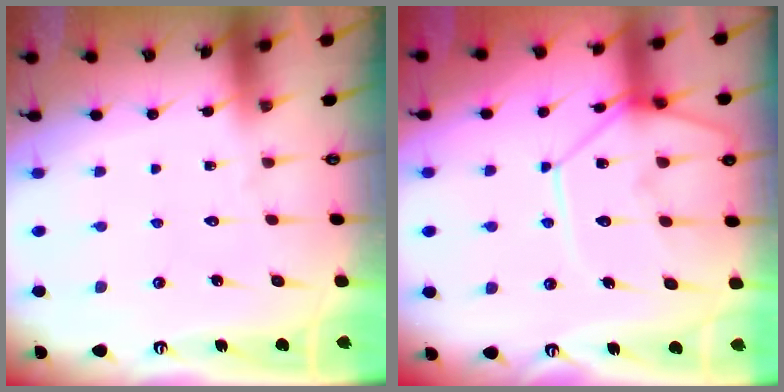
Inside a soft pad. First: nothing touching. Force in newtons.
{"total": 12.2, "press": 12.2, "slide": 0.9}